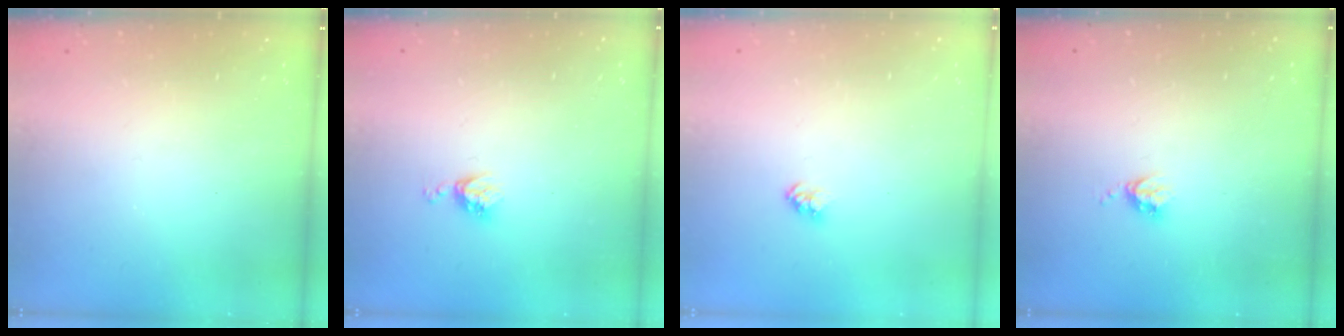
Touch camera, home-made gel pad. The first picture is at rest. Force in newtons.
{"total": 4.5, "press": 4.4, "slide": 0.7}
{"total": 2.4, "press": 2.4, "slide": 0.2}
{"total": 3.5, "press": 3.4, "slide": 0.5}